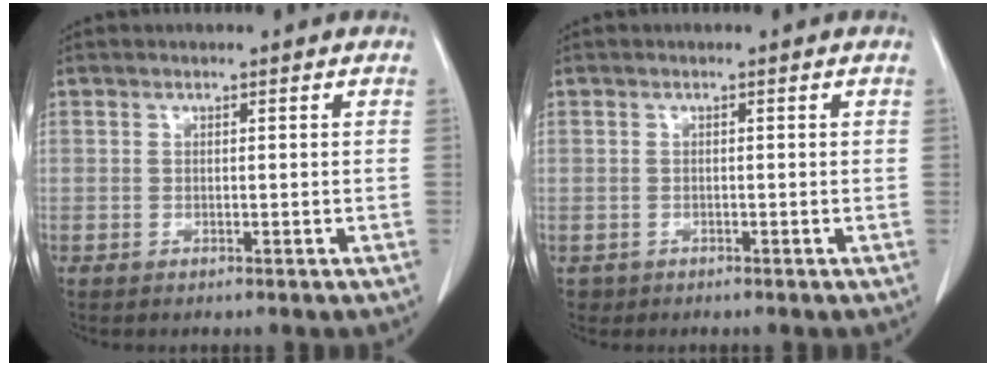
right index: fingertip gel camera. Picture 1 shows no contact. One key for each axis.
{"total": 1.3, "fx": -0.6, "fy": 1.1, "fz": -0.1, "tx": -0.005, "ty": 0.003, "tz": -0.011}